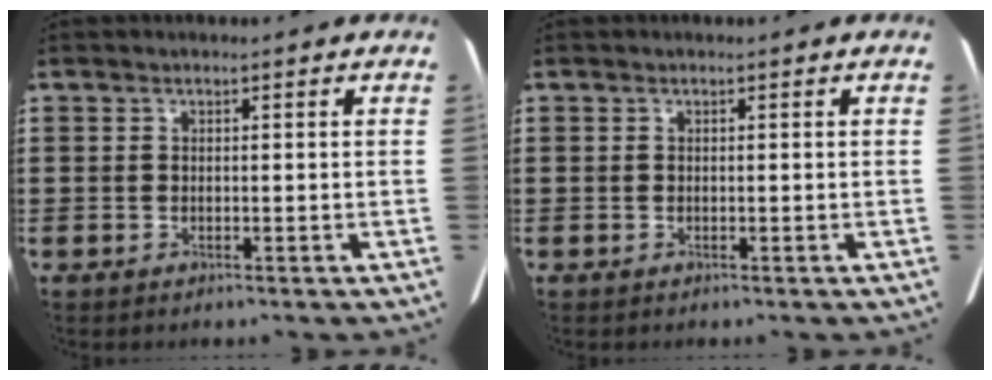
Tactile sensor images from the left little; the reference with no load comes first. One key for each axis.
{"total": 0.0}